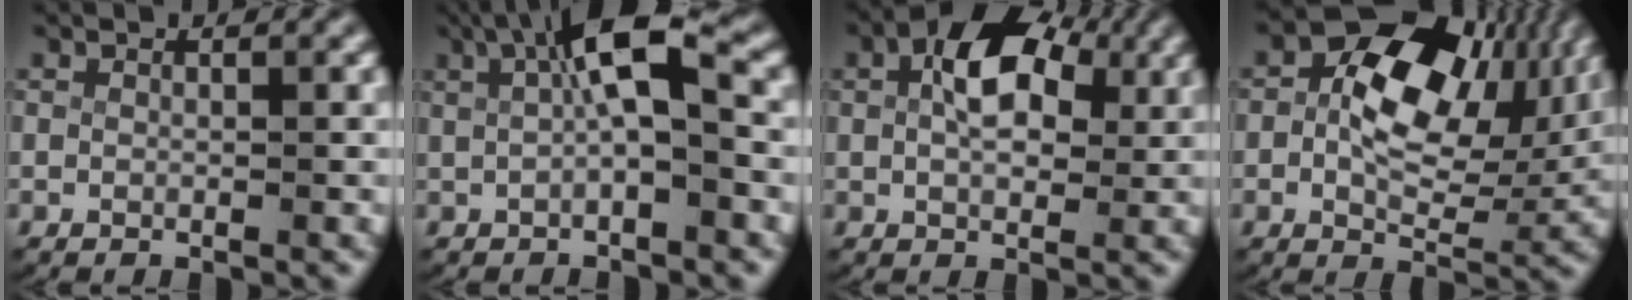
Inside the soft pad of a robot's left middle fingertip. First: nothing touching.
{"total": 5.4, "force": [1.3, 1.1, 5.1], "torque": [-0.083, 0.014, 0.018]}
{"total": 7.0, "force": [2.0, 4.1, 5.4], "torque": [-0.098, -0.005, 0.031]}
{"total": 11.5, "force": [2.2, 7.0, 8.9], "torque": [-0.123, 0.020, 0.016]}